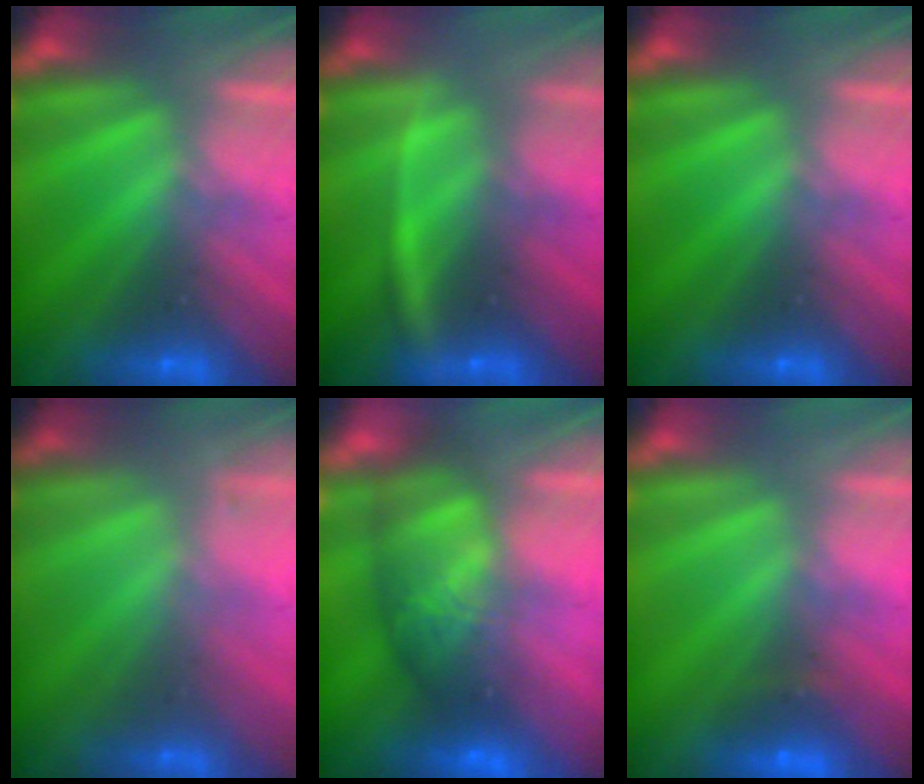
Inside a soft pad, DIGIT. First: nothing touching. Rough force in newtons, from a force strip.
{"total": 3.0}
{"total": 0.0}
{"total": 1.6}
{"total": 7.3}
{"total": 2.0}